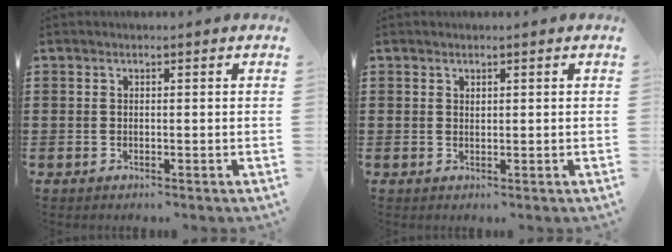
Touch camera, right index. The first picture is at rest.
{"total": 0.6, "force": [0.5, 0.3, 0.1], "torque": [-0.003, 0.002, 0.009]}